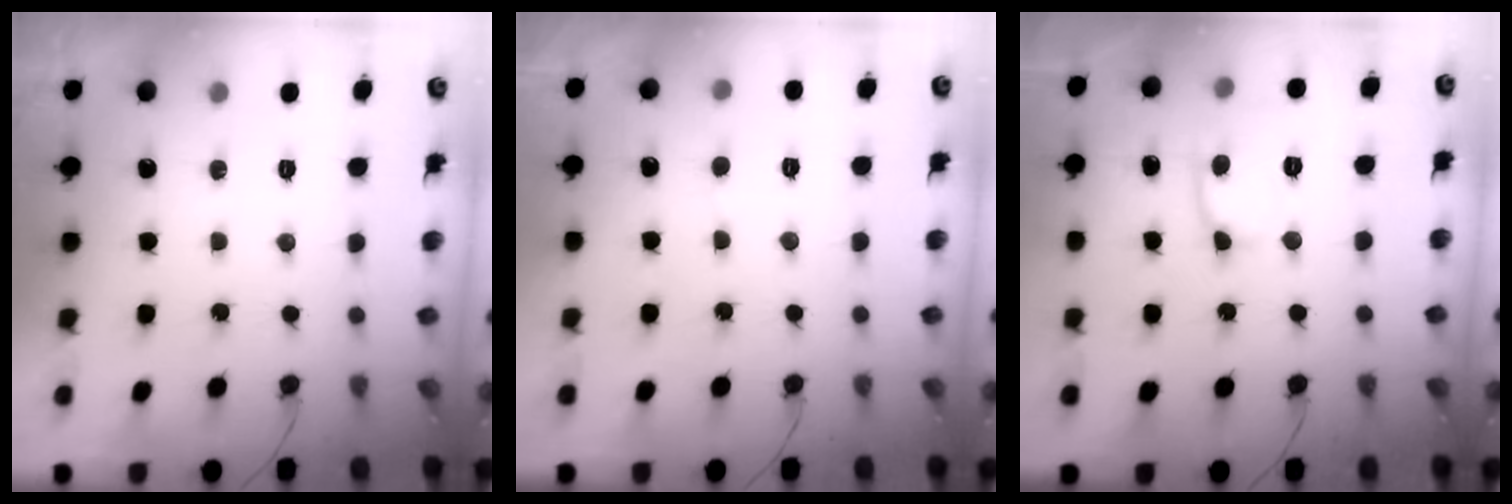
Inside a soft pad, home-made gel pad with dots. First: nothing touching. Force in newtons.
{"total": 2.4, "press": 2.4, "slide": 0.3}
{"total": 10.4, "press": 10.3, "slide": 1.3}